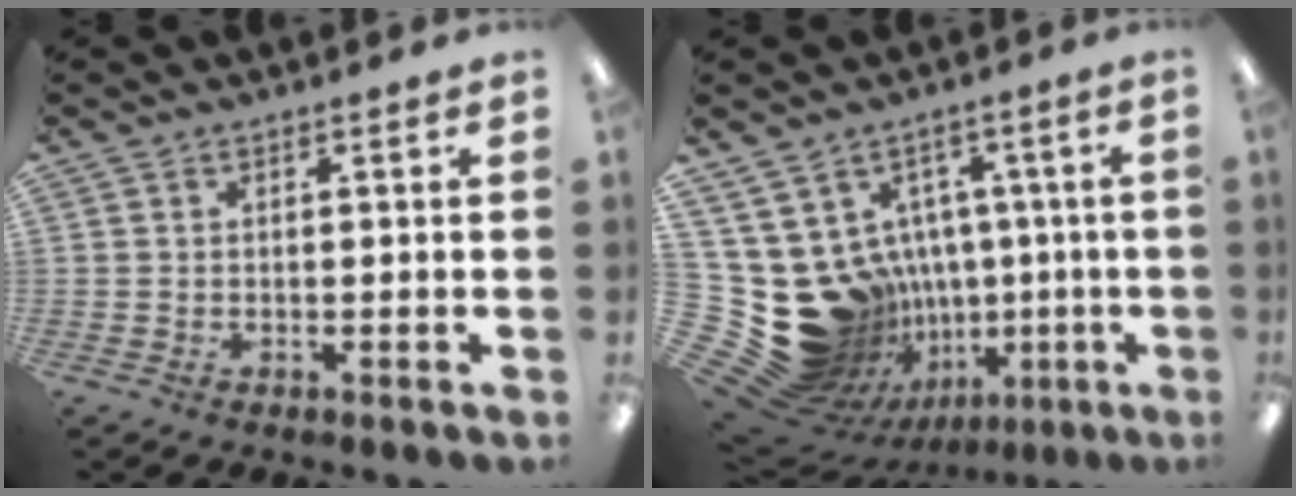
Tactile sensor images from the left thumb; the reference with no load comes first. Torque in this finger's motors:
{"motor_torque": [1.27, 1.31, 0.35, -0.87, 0.00]}